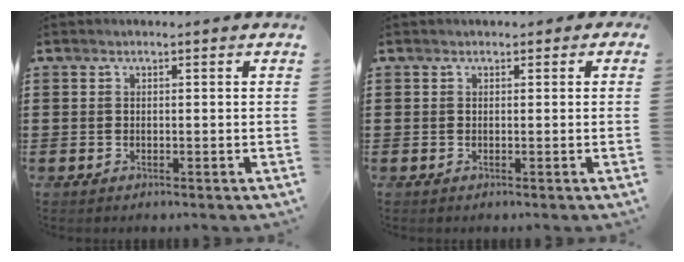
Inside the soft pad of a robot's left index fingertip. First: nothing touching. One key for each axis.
{"total": 0.6, "fx": 0.2, "fy": 0.5, "fz": 0.2, "tx": -0.005, "ty": 0.006, "tz": 0.003}